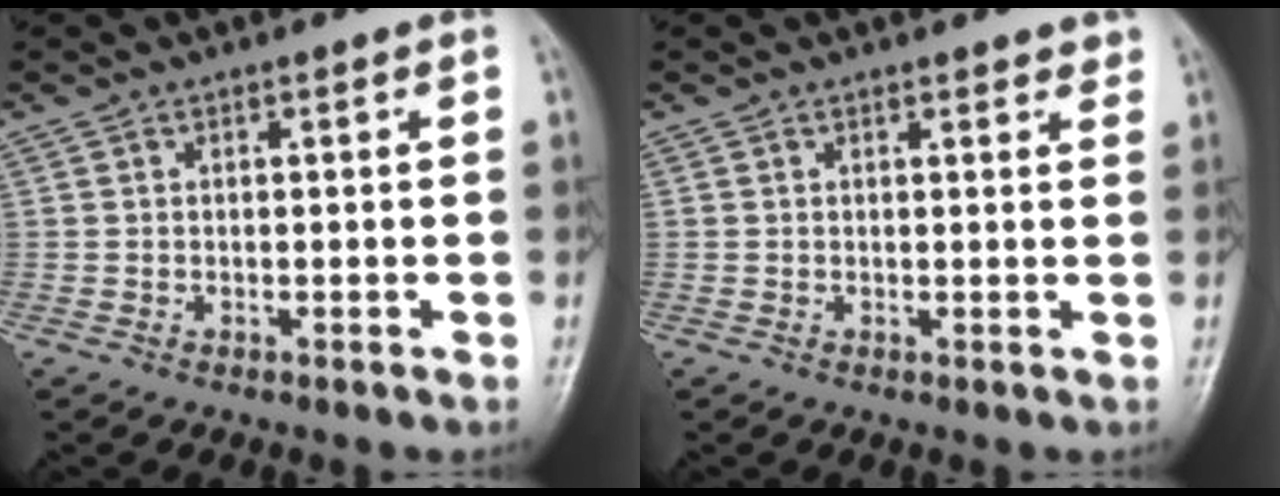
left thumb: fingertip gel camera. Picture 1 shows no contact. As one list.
[{"total": 2.3, "force": [2.0, 0.8, 1.0], "torque": [0.001, -0.006, 0.020]}]